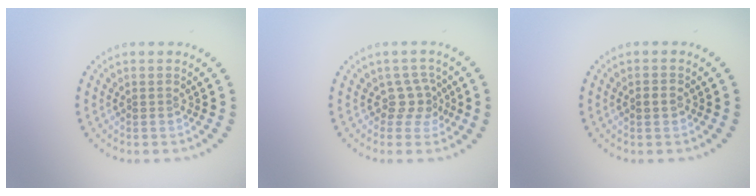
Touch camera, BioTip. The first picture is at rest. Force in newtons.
{"total": 2.2, "press": 1.5, "slide": 1.5}
{"total": 1.1, "press": 1.1, "slide": 0.1}